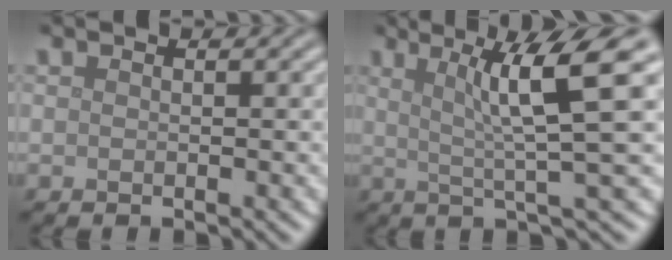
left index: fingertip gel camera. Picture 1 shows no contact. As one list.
[{"total": 8.0, "force": [2.3, 1.0, 7.6], "torque": [-0.113, 0.014, 0.040]}]